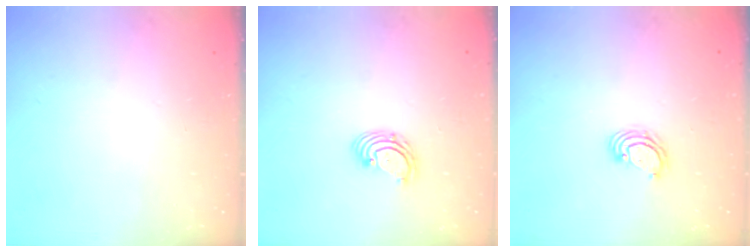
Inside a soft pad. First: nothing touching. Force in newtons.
{"total": 2.9, "press": 2.9, "slide": 0.3}
{"total": 3.8, "press": 3.8, "slide": 0.2}